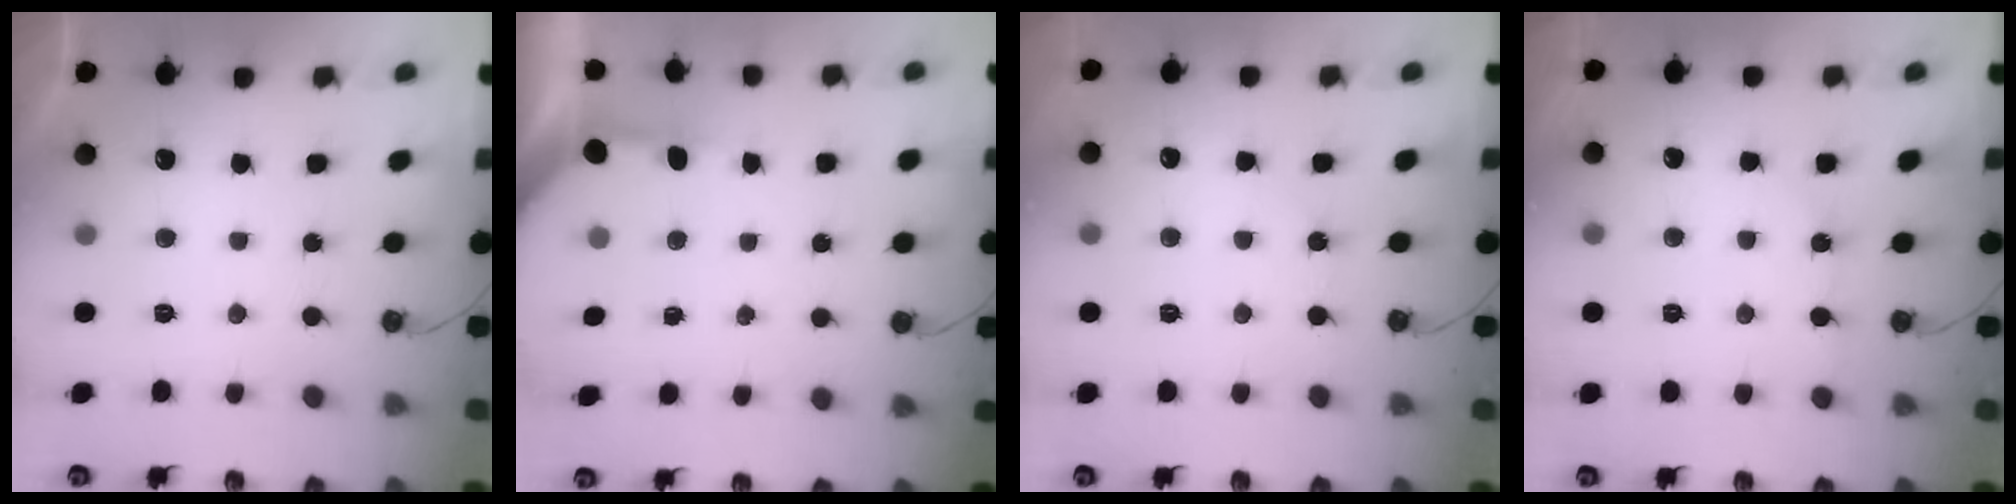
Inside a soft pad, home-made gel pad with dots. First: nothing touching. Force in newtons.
{"total": 3.3, "press": 3.3, "slide": 0.5}
{"total": 3.0, "press": 2.9, "slide": 0.5}
{"total": 2.8, "press": 2.8, "slide": 0.3}